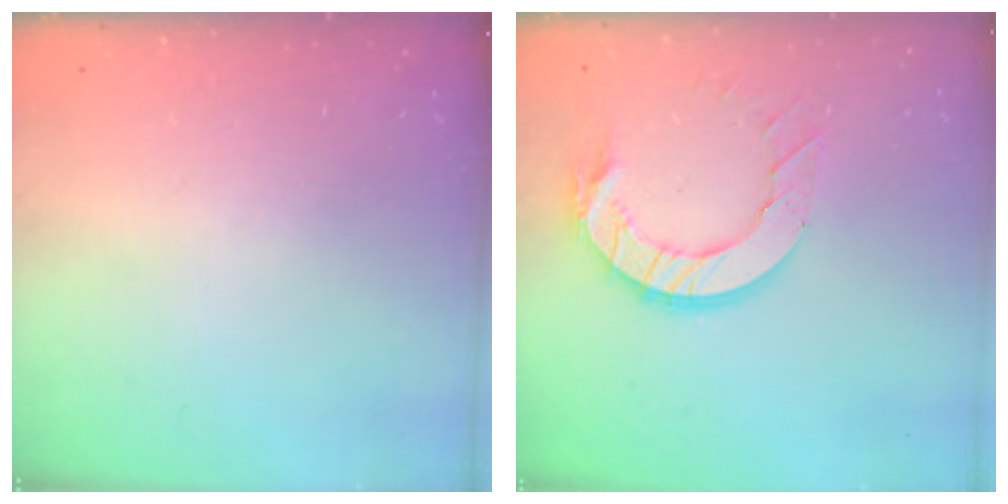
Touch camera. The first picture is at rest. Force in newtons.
{"total": 11.5, "press": 11.4, "slide": 1.2}